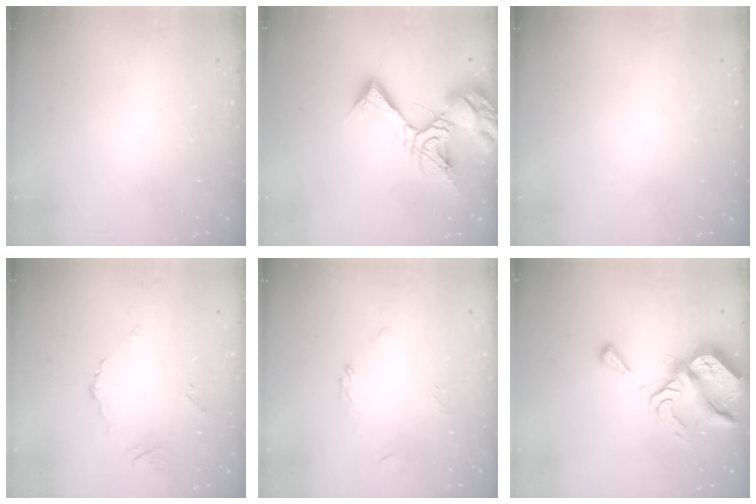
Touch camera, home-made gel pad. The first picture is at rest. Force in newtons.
{"total": 14.0, "press": 14.0, "slide": 1.5}
{"total": 0.0}
{"total": 3.7, "press": 3.7, "slide": 0.4}
{"total": 2.6, "press": 2.5, "slide": 0.8}
{"total": 9.4, "press": 9.3, "slide": 1.1}